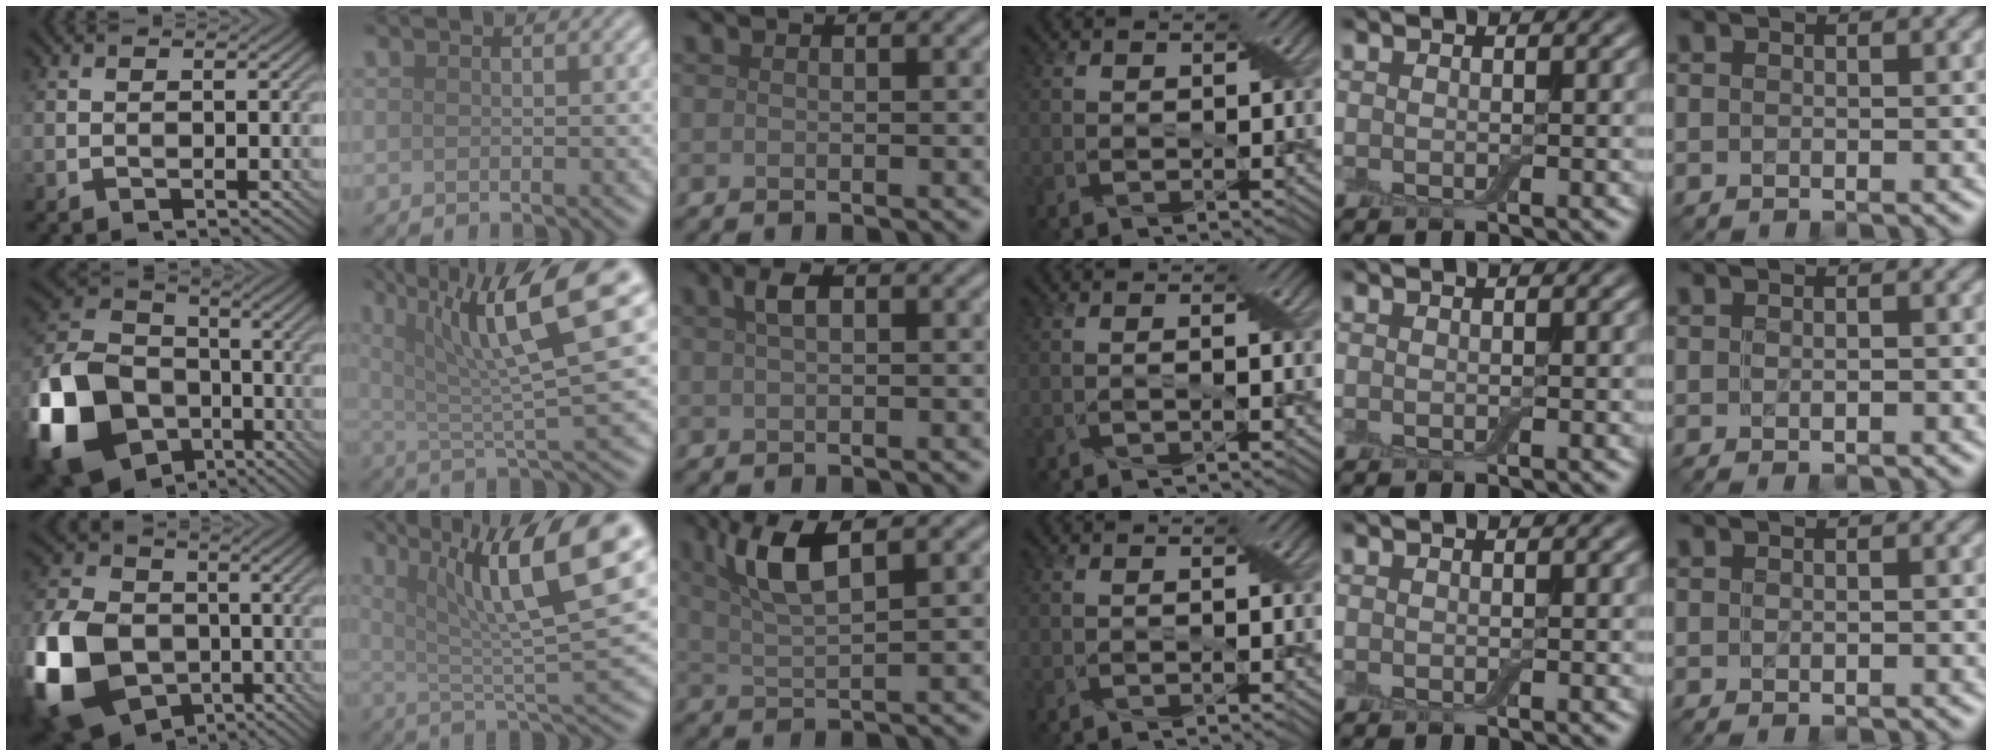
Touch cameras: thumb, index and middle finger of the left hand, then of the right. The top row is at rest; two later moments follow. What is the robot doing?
{"motion": "open", "object": "airpods case & airpods"}